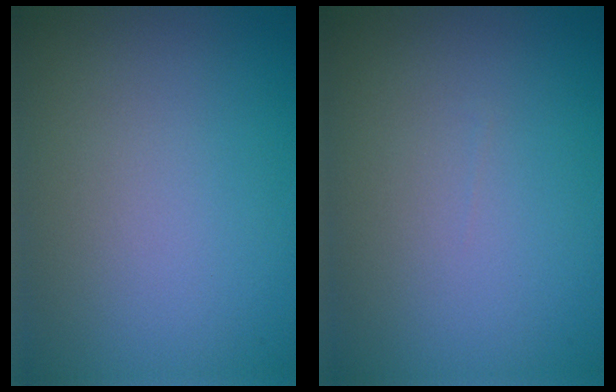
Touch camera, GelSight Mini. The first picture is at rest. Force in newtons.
{"total": 0.0}